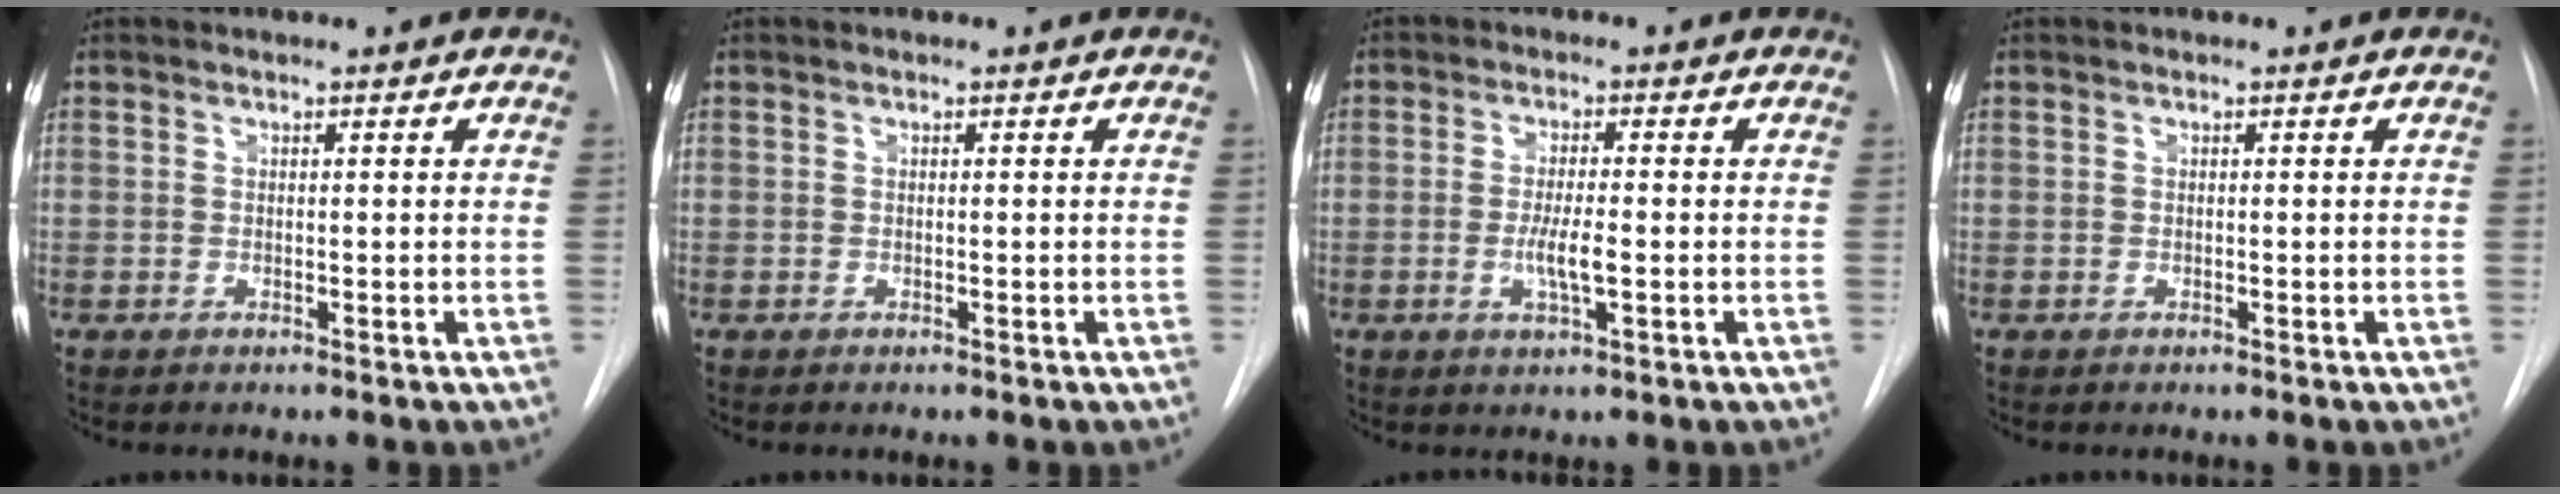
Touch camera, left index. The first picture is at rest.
{"total": 0.0}
{"total": 4.0, "force": [-0.8, 0.5, 3.9], "torque": [-0.077, -0.006, -0.015]}
{"total": 0.0}